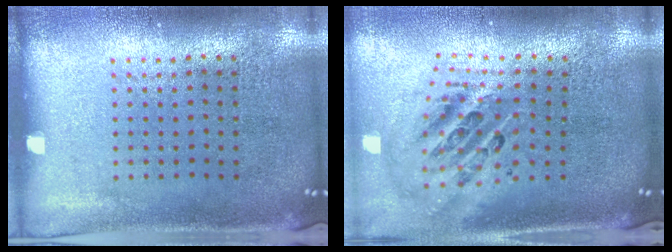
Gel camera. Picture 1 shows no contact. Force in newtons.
{"total": 2.5, "press": 1.7, "slide": 1.9}